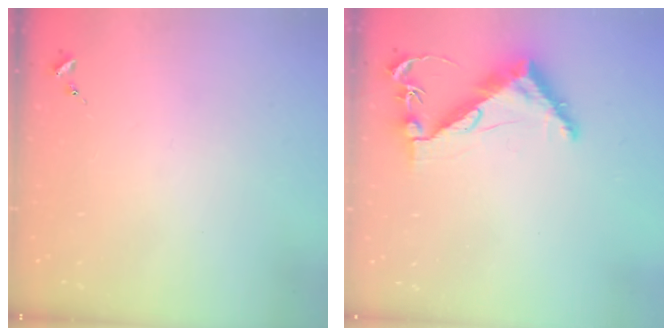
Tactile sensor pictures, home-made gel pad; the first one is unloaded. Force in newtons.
{"total": 9.7, "press": 9.6, "slide": 1.0}